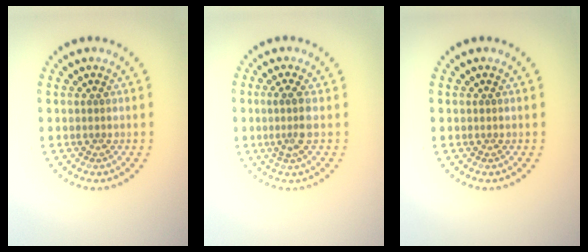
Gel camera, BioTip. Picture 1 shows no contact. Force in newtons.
{"total": 2.3, "press": 1.9, "slide": 1.4}
{"total": 0.0}